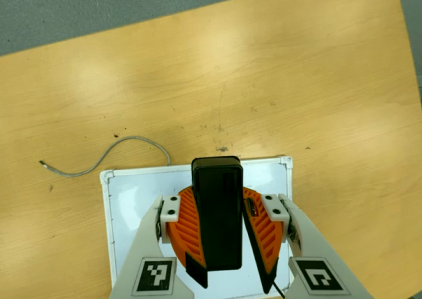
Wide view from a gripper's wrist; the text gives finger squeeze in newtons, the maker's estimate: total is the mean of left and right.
{"total": 10.2, "left": 10.0, "right": 10.5}